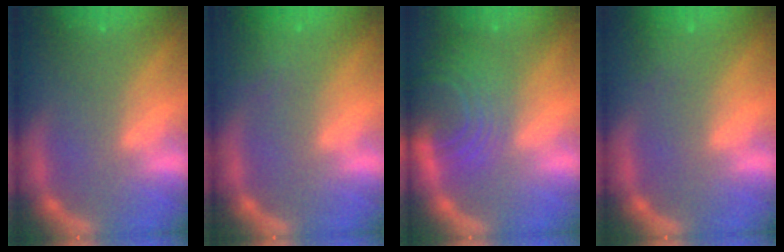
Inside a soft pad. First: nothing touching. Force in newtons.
{"total": 2.9}
{"total": 9.5}
{"total": 1.4}